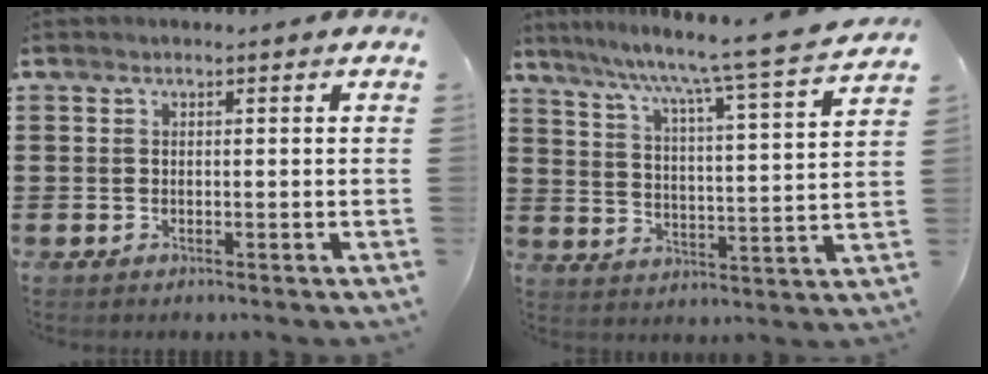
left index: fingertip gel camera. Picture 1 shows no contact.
{"total": 7.1, "force": [6.1, -1.5, 3.4], "torque": [-0.083, -0.059, 0.088]}